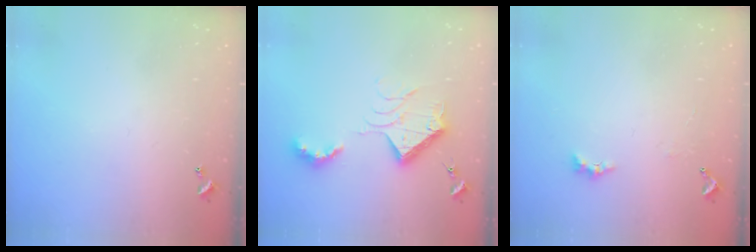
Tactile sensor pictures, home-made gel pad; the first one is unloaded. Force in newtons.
{"total": 13.3, "press": 13.3, "slide": 0.4}
{"total": 2.0, "press": 1.9, "slide": 0.6}